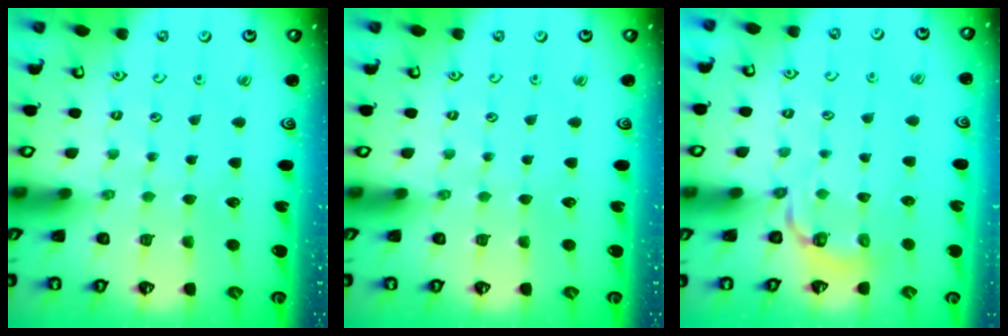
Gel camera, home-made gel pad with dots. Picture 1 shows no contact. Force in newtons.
{"total": 0.0}
{"total": 3.3, "press": 2.1, "slide": 2.6}